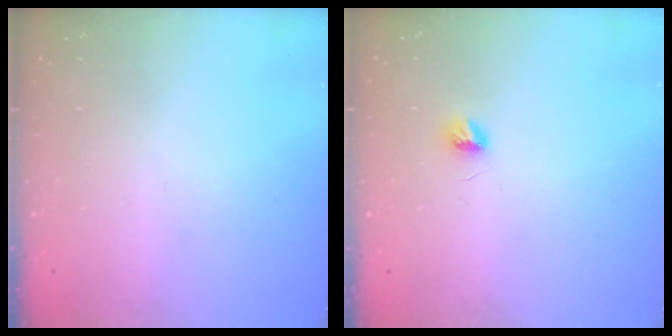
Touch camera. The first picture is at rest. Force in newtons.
{"total": 3.4, "press": 3.4, "slide": 0.4}